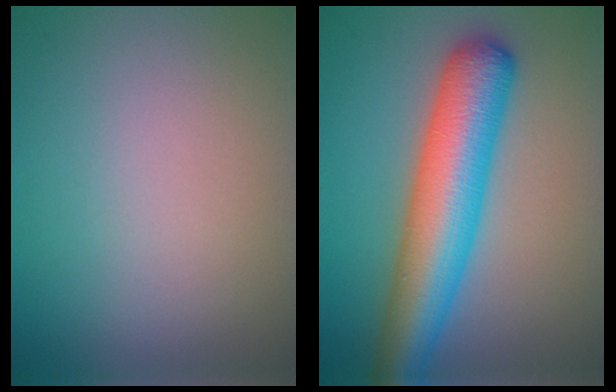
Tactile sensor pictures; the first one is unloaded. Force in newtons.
{"total": 8.9, "press": 8.9, "slide": 0.3}